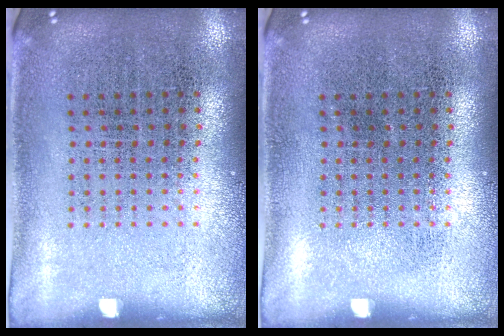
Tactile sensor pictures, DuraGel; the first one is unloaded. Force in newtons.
{"total": 0.0}